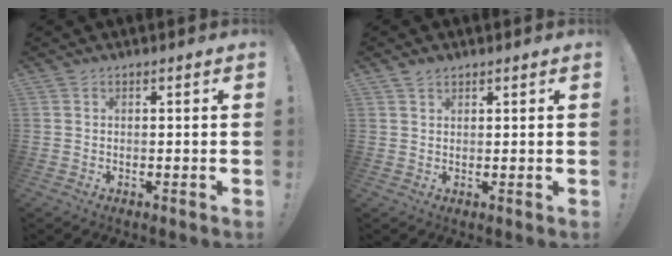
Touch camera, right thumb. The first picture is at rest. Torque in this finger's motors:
{"motor_torque": [-0.05, -0.02, 0.30, 0.15, 0.00]}